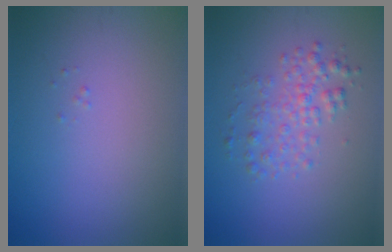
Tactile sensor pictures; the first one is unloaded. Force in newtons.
{"total": 2.5, "press": 2.5, "slide": 0.0}